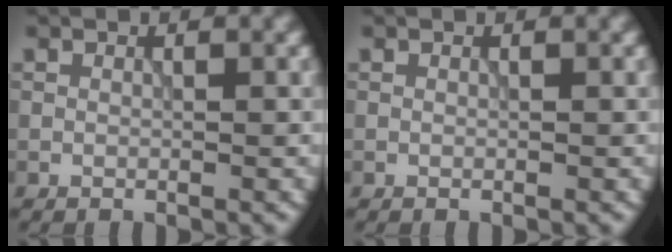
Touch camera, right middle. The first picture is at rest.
{"total": 0.0}